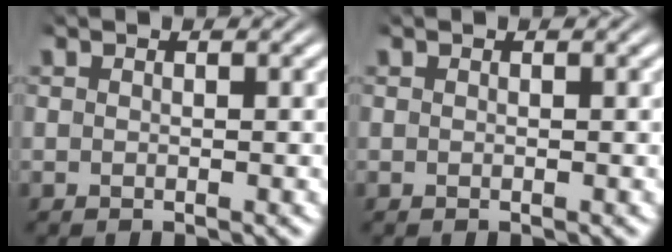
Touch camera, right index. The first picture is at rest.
{"total": 0.0}